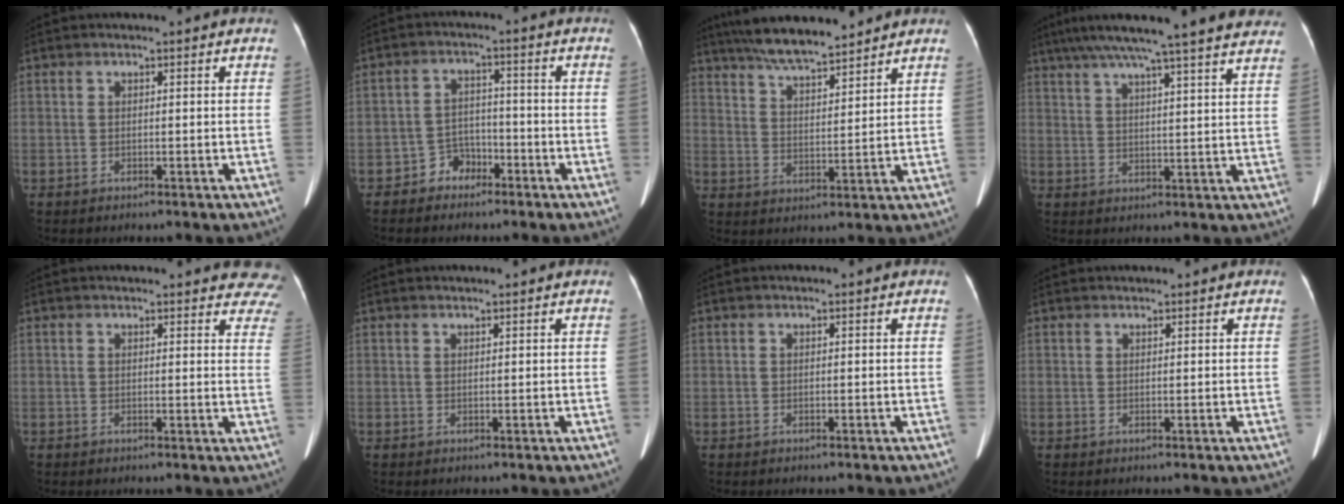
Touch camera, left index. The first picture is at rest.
{"total": 4.6, "force": [-4.0, 2.4, 0.0], "torque": [0.004, 0.009, -0.071]}
{"total": 9.5, "force": [8.5, 1.1, 4.2], "torque": [-0.072, 0.015, 0.145]}
{"total": 22.1, "force": [18.9, 0.6, 11.4], "torque": [-0.186, 0.011, 0.241]}
{"total": 13.3, "force": [12.3, 3.3, 3.8], "torque": [-0.005, -0.023, 0.109]}
{"total": 0.8, "force": [-0.6, -0.2, -0.4], "torque": [0.007, 0.009, -0.009]}
{"total": 0.0}
{"total": 1.0, "force": [0.9, 0.1, 0.1], "torque": [-0.004, 0.014, 0.017]}